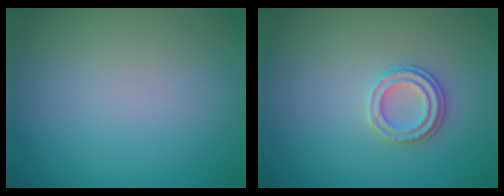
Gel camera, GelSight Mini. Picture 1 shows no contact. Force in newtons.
{"total": 2.3, "press": 2.1, "slide": 1.0}